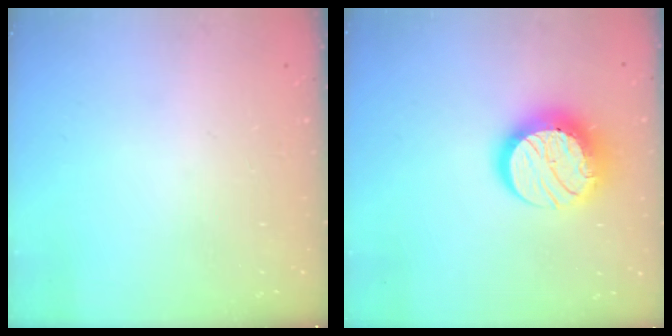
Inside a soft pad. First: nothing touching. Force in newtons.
{"total": 15.8, "press": 15.7, "slide": 1.2}